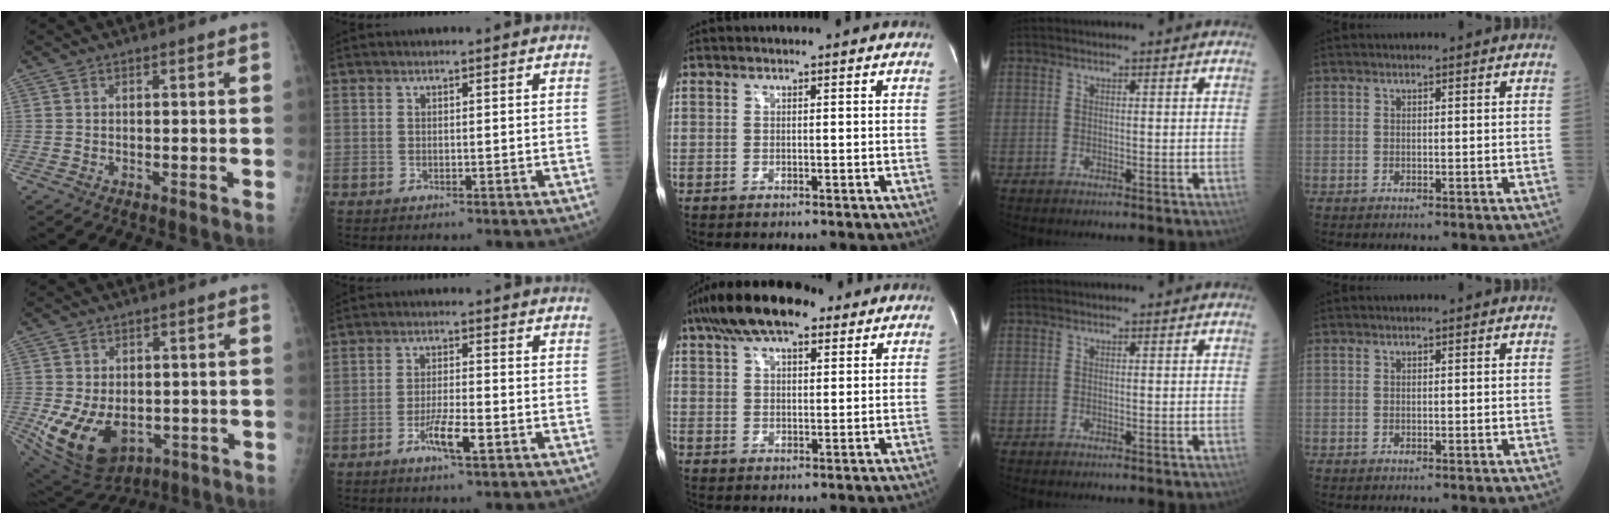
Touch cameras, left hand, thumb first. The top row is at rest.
{"thumb": {"total": 14.6, "force": [-3.7, 10.0, 10.0], "torque": [-0.177, -0.005, -0.034]}, "index": {"total": 4.7, "force": [-2.3, 0.7, 4.0], "torque": [-0.080, -0.006, -0.041]}, "middle": {"total": 12.8, "force": [8.7, 4.7, 8.2], "torque": [-0.157, 0.041, 0.149]}}